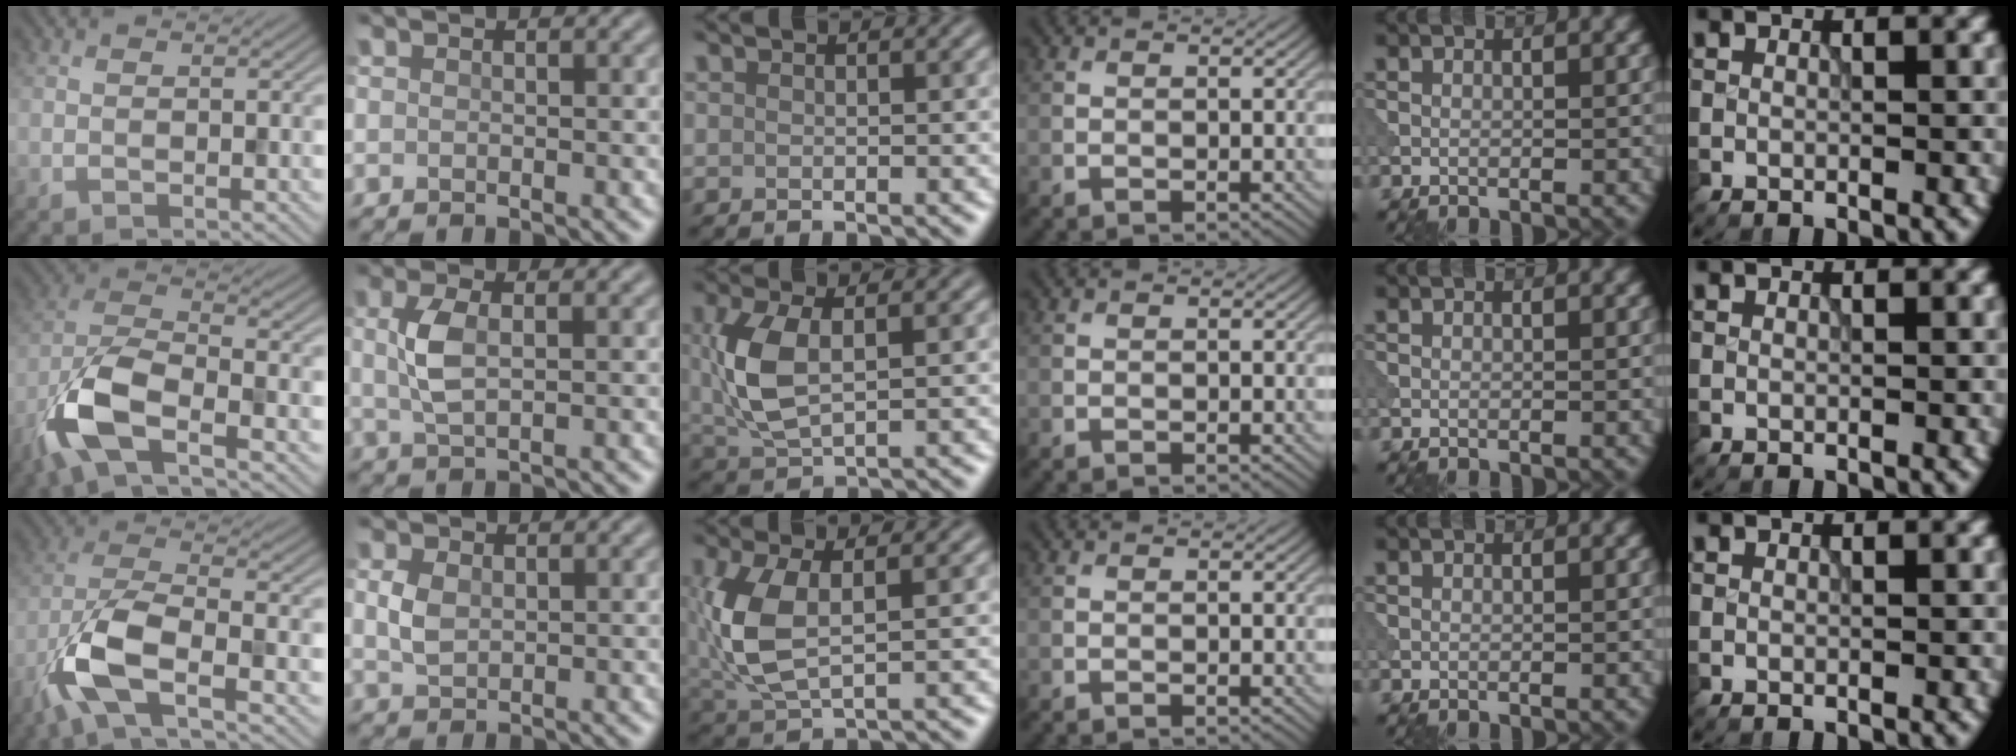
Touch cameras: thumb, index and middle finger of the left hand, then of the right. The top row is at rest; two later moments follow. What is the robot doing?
{"motion": "wipe", "object": "makeup brush"}